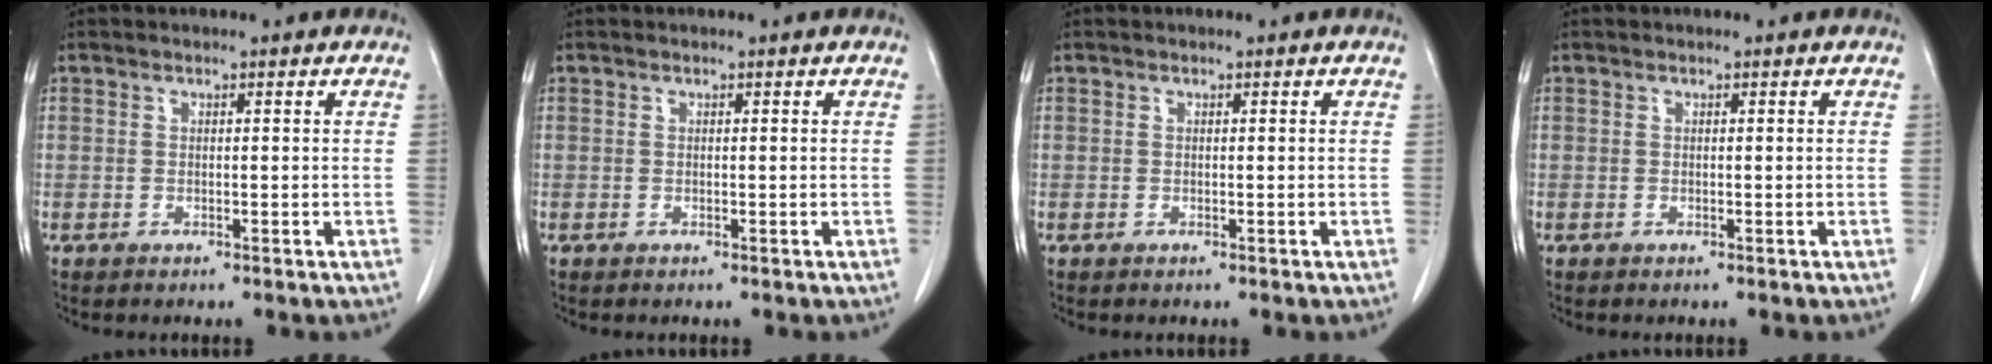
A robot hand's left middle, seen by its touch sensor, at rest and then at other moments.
{"total": 0.0}
{"total": 0.0}
{"total": 0.0}